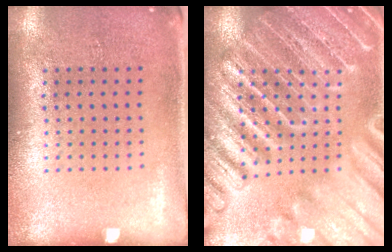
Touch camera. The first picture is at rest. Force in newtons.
{"total": 6.2, "press": 6.1, "slide": 0.7}